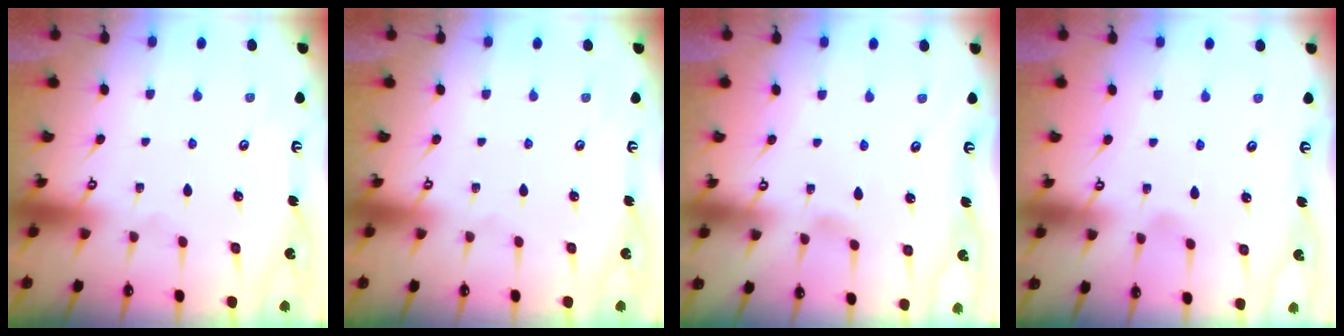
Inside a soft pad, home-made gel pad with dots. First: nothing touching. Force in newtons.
{"total": 0.0}
{"total": 2.9, "press": 2.9, "slide": 0.4}
{"total": 3.4, "press": 3.4, "slide": 0.4}